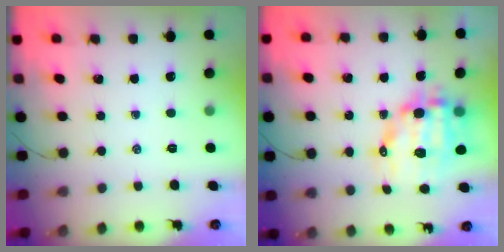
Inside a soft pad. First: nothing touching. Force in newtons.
{"total": 11.9, "press": 11.5, "slide": 2.7}